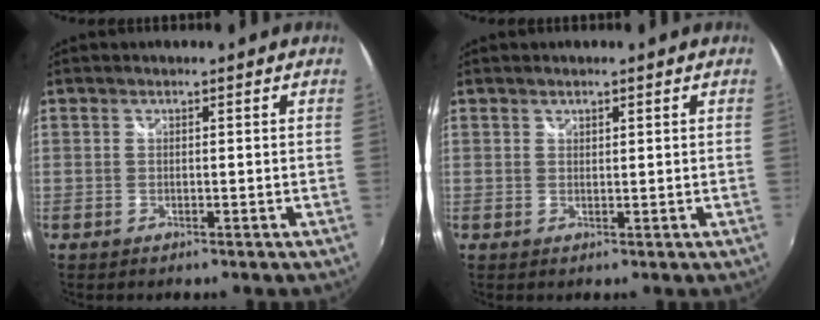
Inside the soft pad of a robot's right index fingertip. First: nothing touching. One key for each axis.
{"total": 0.8, "fx": 0.7, "fy": 0.3, "fz": 0.3, "tx": -0.004, "ty": 0.001, "tz": 0.011}